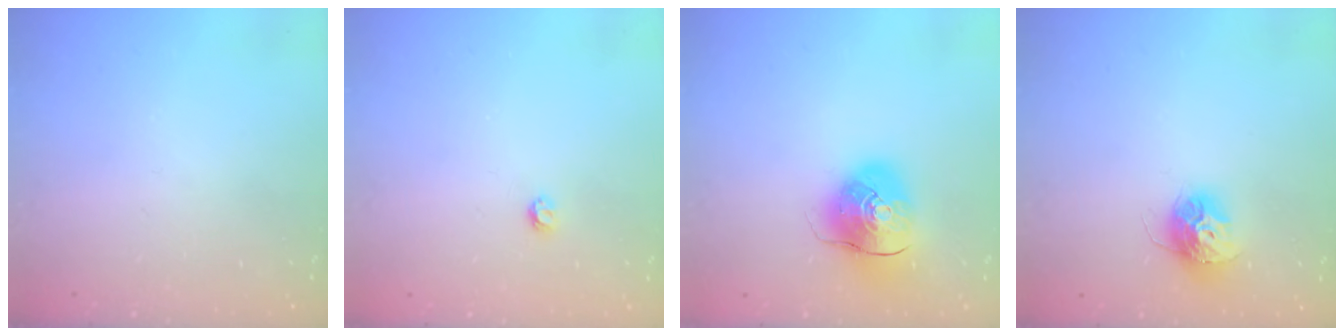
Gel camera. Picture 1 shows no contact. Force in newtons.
{"total": 3.0, "press": 3.0, "slide": 0.4}
{"total": 10.6, "press": 10.5, "slide": 1.8}
{"total": 11.3, "press": 11.3, "slide": 1.0}